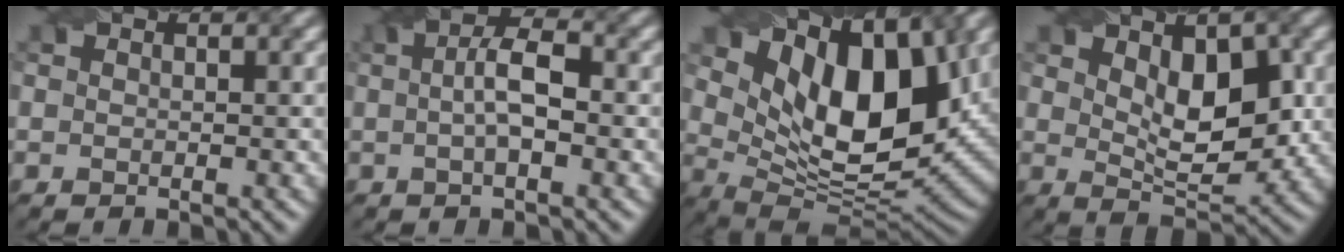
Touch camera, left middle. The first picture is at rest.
{"total": 3.9, "force": [0.1, 1.2, 3.7], "torque": [-0.065, 0.008, 0.000]}
{"total": 12.9, "force": [5.5, 6.2, 10.0], "torque": [-0.172, 0.000, 0.099]}
{"total": 6.5, "force": [1.5, 3.1, 5.5], "torque": [-0.085, -0.004, 0.028]}